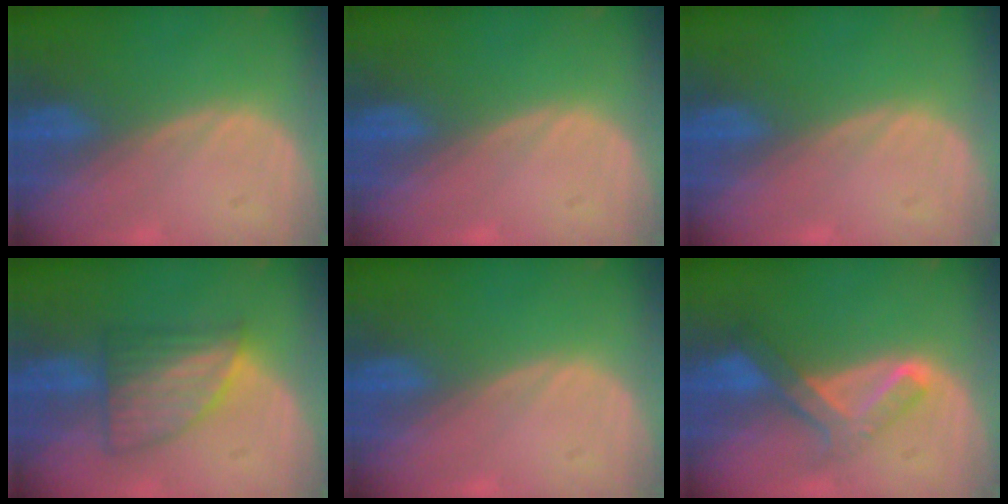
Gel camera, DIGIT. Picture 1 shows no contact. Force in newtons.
{"total": 0.0}
{"total": 0.0}
{"total": 7.0, "press": 6.4, "slide": 2.8}
{"total": 0.0}
{"total": 6.7, "press": 5.7, "slide": 3.5}